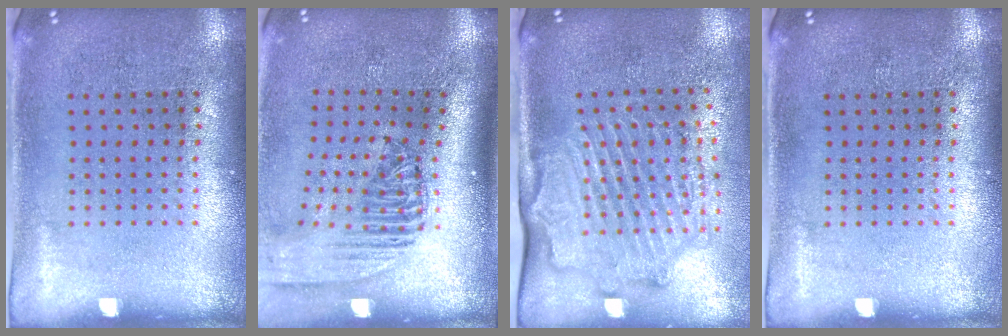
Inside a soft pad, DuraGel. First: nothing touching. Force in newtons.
{"total": 2.4, "press": 1.8, "slide": 1.5}
{"total": 2.2, "press": 2.1, "slide": 0.1}
{"total": 0.0}